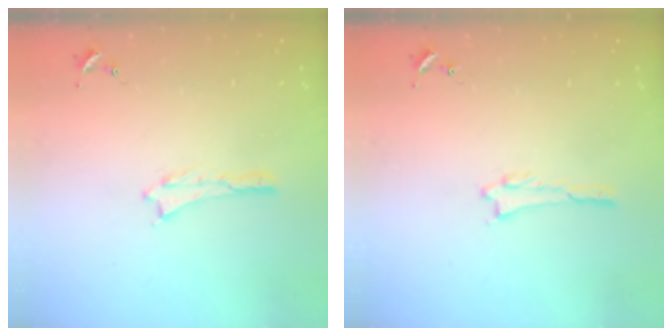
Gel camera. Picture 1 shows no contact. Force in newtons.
{"total": 0.0}